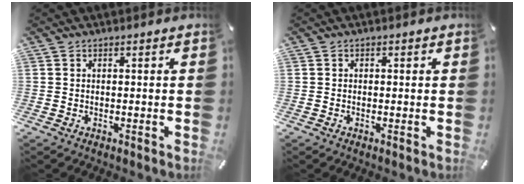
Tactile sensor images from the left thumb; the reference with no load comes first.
{"total": 0.7, "force": [-0.1, 0.7, 0.3], "torque": [-0.005, 0.005, -0.003]}